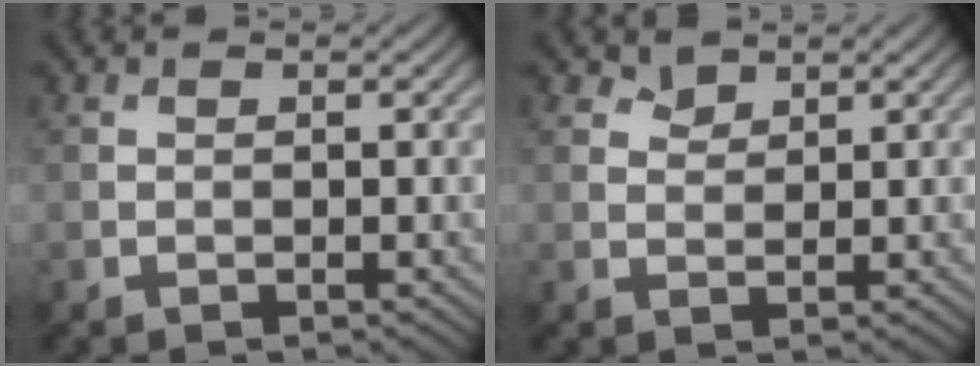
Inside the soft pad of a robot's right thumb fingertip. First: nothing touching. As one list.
[{"total": 1.5, "force": [1.3, 0.7, 0.3], "torque": [-0.005, -0.004, 0.028]}]